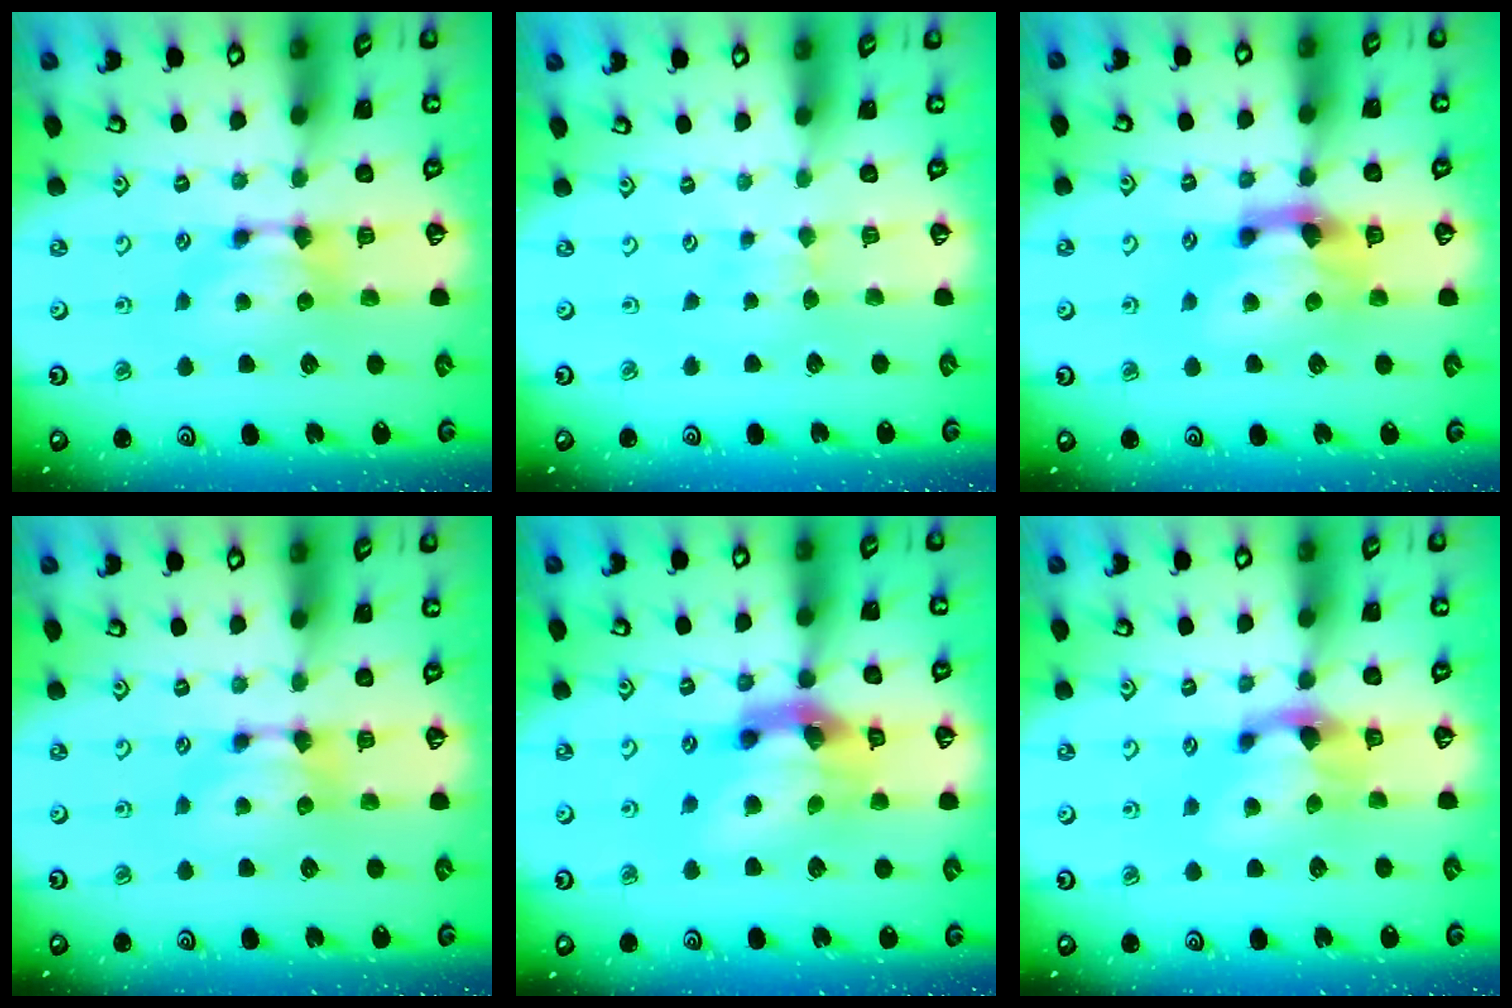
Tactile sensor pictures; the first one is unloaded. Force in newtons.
{"total": 3.2, "press": 3.2, "slide": 0.3}
{"total": 3.8, "press": 3.4, "slide": 1.7}
{"total": 0.0}
{"total": 9.2, "press": 8.7, "slide": 2.9}
{"total": 2.8, "press": 2.2, "slide": 1.7}